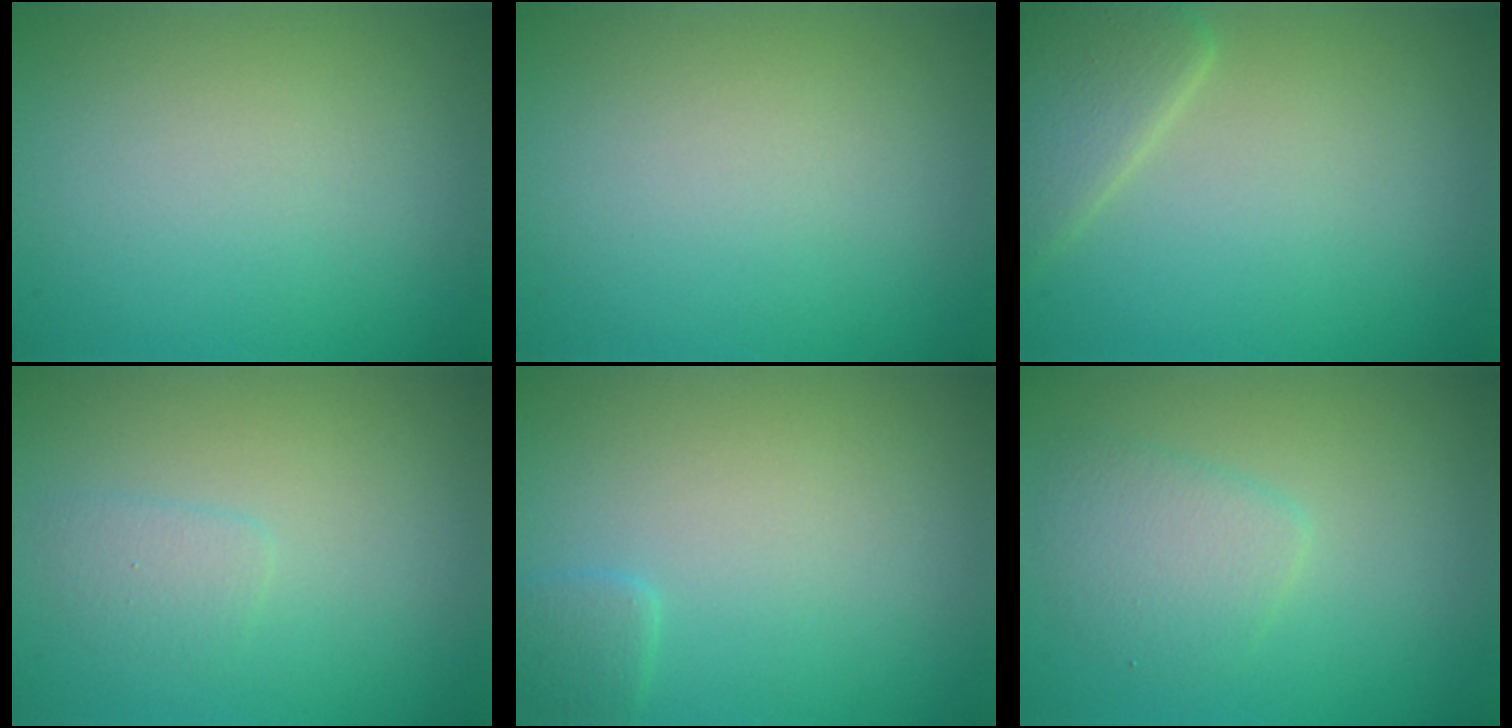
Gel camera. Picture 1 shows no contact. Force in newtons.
{"total": 0.0}
{"total": 3.5, "press": 3.5, "slide": 0.3}
{"total": 1.3, "press": 1.3, "slide": 0.1}
{"total": 1.3, "press": 1.3, "slide": 0.1}
{"total": 2.7, "press": 2.7, "slide": 0.2}